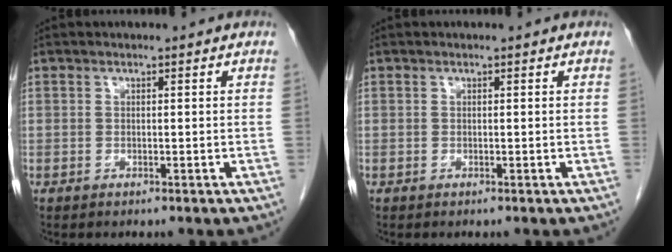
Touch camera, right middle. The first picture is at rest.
{"total": 0.0}